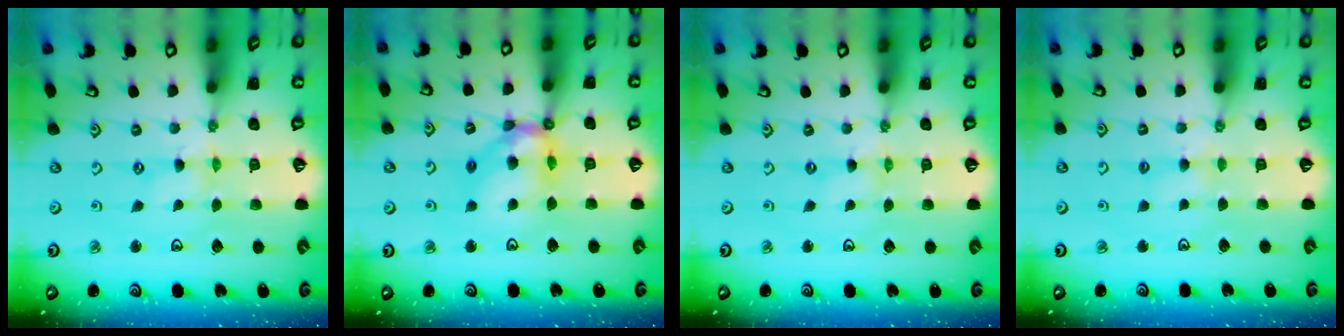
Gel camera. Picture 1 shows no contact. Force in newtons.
{"total": 12.5, "press": 12.5, "slide": 1.2}
{"total": 0.0}
{"total": 4.0, "press": 4.0, "slide": 0.6}